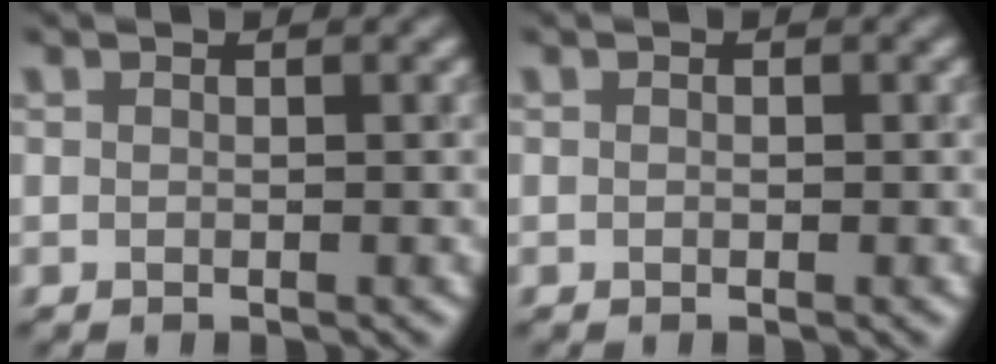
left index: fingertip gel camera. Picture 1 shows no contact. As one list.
[{"total": 0.0}]